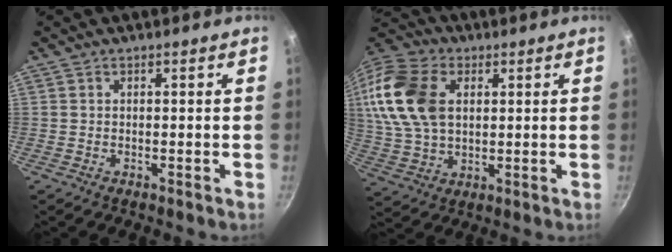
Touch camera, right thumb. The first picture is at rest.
{"total": 18.8, "force": [3.9, 12.6, 13.3], "torque": [-0.263, 0.009, 0.073]}